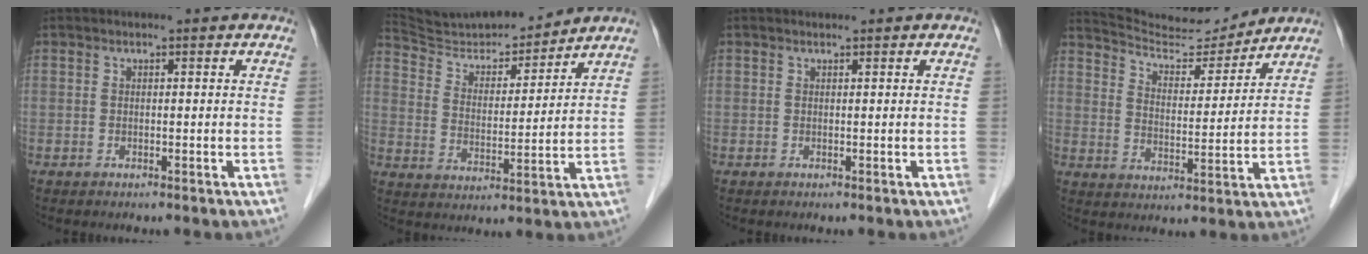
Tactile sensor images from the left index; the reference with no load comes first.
{"total": 13.6, "force": [13.1, 1.2, 3.2], "torque": [-0.064, 0.003, 0.229]}
{"total": 0.0}
{"total": 11.4, "force": [11.2, 0.8, 1.8], "torque": [-0.037, 0.003, 0.186]}